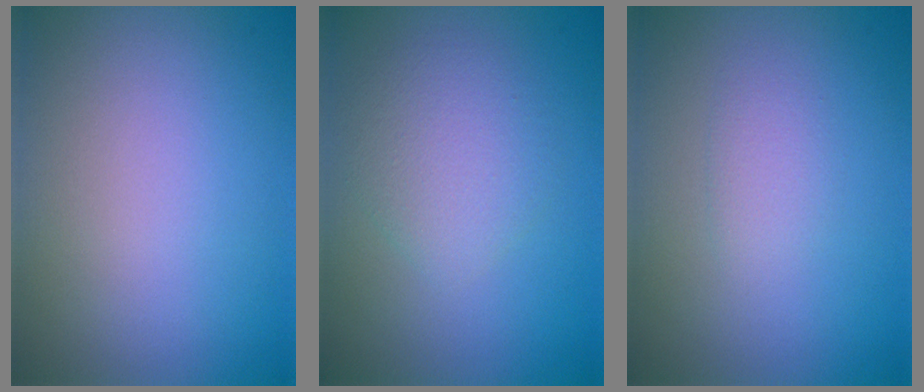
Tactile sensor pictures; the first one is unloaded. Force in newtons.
{"total": 3.0, "press": 3.0, "slide": 0.1}
{"total": 1.2, "press": 1.2, "slide": 0.3}